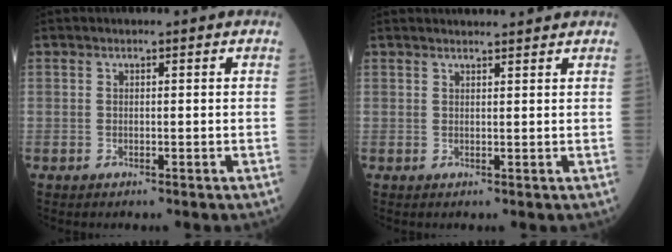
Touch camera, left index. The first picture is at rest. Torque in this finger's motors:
{"motor_torque": [-0.79, -1.35, -0.02, 0.01]}